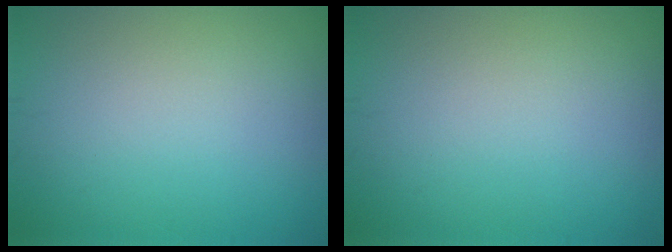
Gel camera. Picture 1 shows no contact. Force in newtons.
{"total": 0.0}